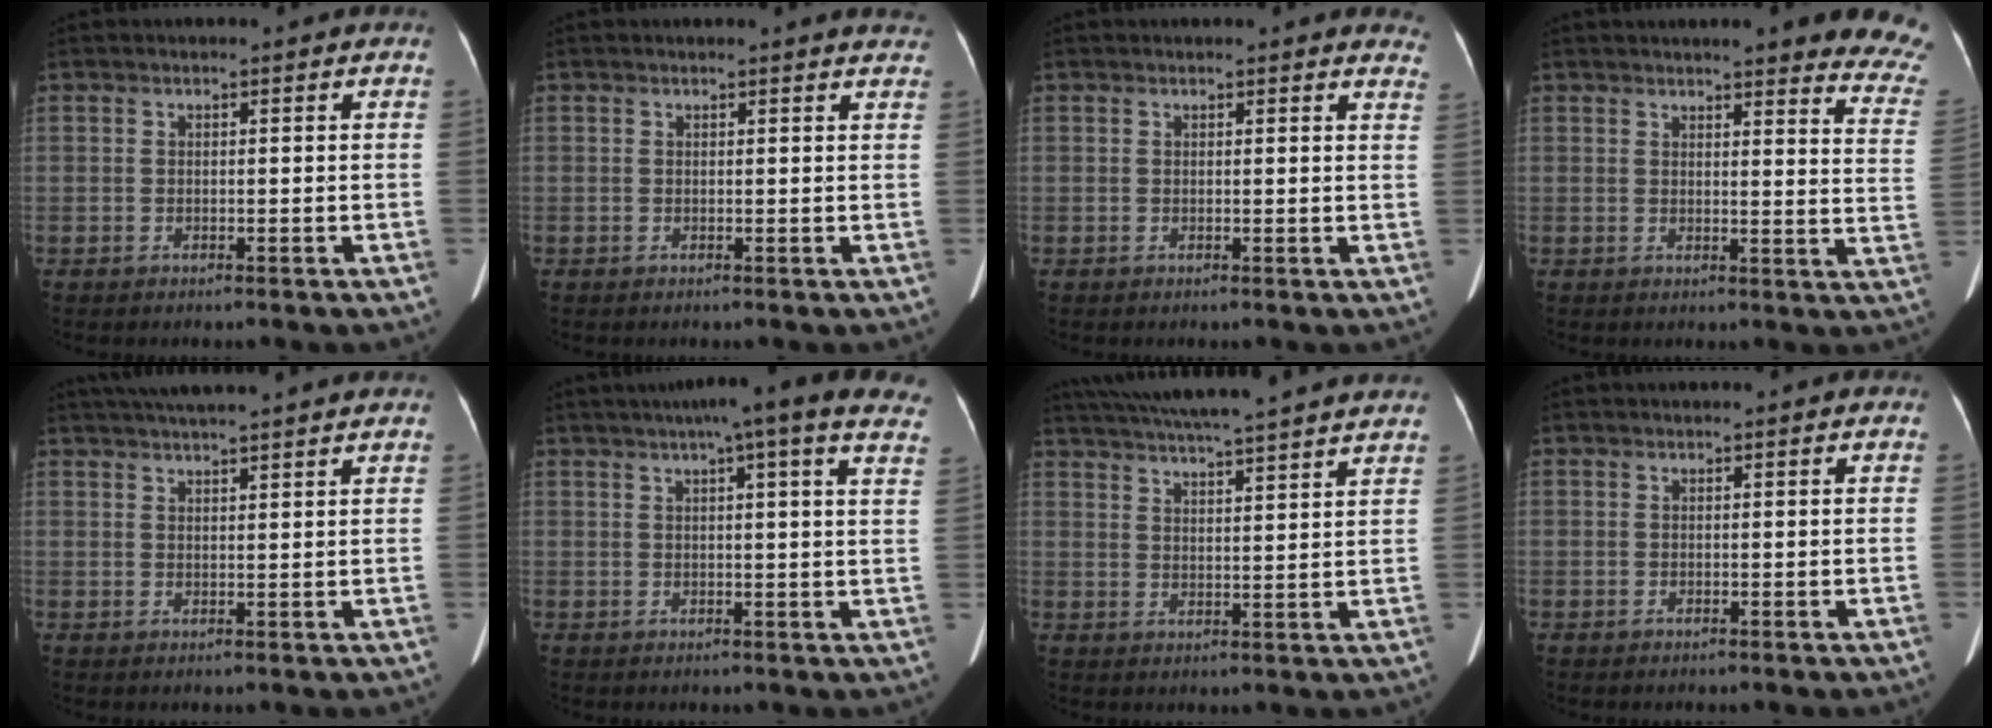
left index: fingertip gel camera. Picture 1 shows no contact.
{"total": 5.3, "force": [5.0, 1.3, 0.9], "torque": [0.000, 0.001, 0.028]}
{"total": 7.4, "force": [6.9, 1.7, 1.9], "torque": [0.003, -0.010, 0.049]}
{"total": 18.1, "force": [16.4, 2.1, 7.2], "torque": [-0.063, -0.064, 0.161]}
{"total": 10.7, "force": [9.4, 0.1, 5.1], "torque": [-0.083, 0.036, 0.125]}
{"total": 14.3, "force": [13.4, 0.4, 4.9], "torque": [-0.035, -0.076, 0.121]}
{"total": 21.2, "force": [19.0, 0.2, 9.4], "torque": [-0.163, 0.017, 0.257]}
{"total": 0.5, "force": [0.5, 0.1, 0.3], "torque": [-0.005, 0.012, 0.005]}